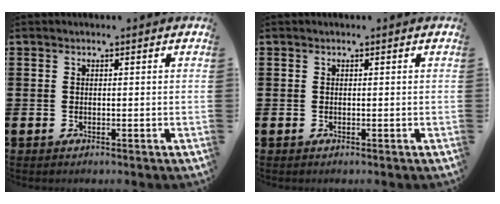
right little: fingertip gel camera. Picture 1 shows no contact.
{"total": 0.0}